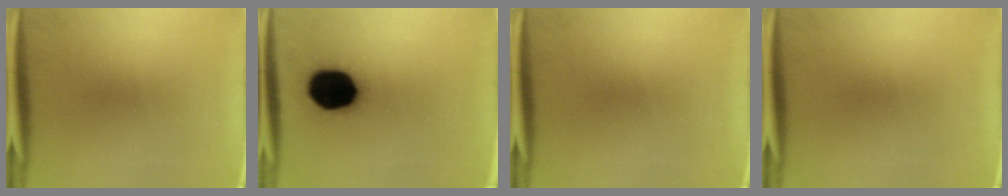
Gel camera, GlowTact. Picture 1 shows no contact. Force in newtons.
{"total": 18.3}
{"total": 0.0}
{"total": 0.0}